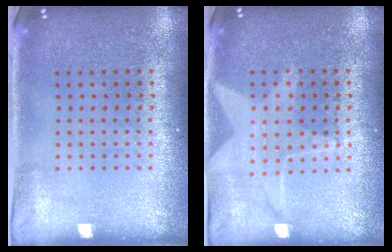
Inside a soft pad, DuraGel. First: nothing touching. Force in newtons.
{"total": 1.4, "press": 1.4, "slide": 0.2}